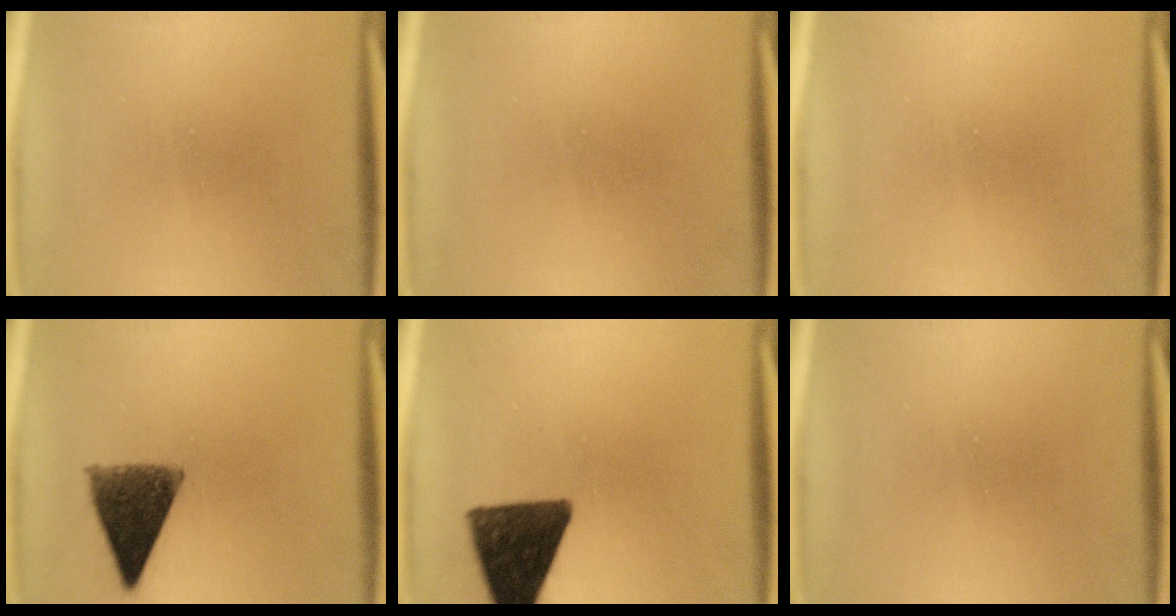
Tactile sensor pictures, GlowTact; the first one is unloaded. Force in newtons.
{"total": 1.7}
{"total": 0.0}
{"total": 10.1}
{"total": 13.1}
{"total": 0.0}